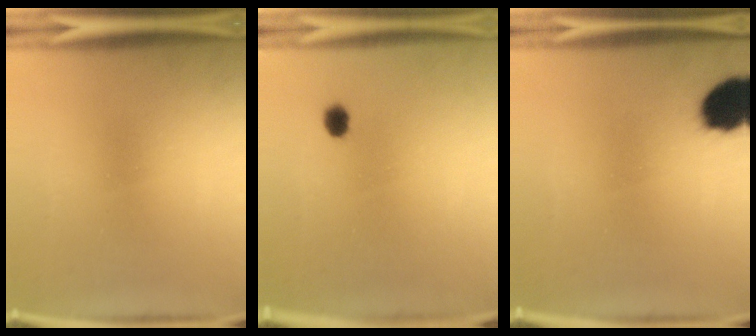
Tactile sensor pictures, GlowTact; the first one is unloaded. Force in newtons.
{"total": 3.4}
{"total": 11.8}